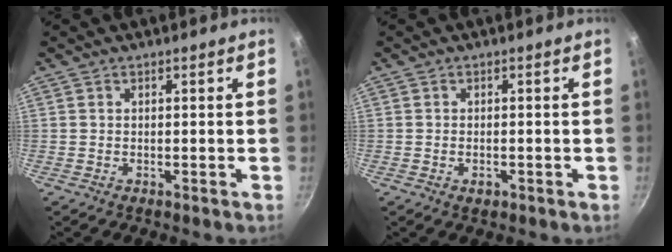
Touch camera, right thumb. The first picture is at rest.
{"total": 1.6, "force": [-0.7, 1.0, 1.1], "torque": [-0.018, 0.002, -0.013]}